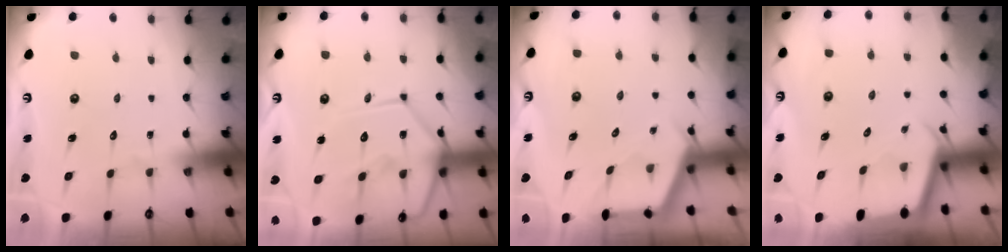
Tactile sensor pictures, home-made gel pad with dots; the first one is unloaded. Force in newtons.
{"total": 19.3, "press": 19.1, "slide": 2.5}
{"total": 2.7, "press": 2.7, "slide": 0.3}
{"total": 2.3, "press": 2.3, "slide": 0.1}